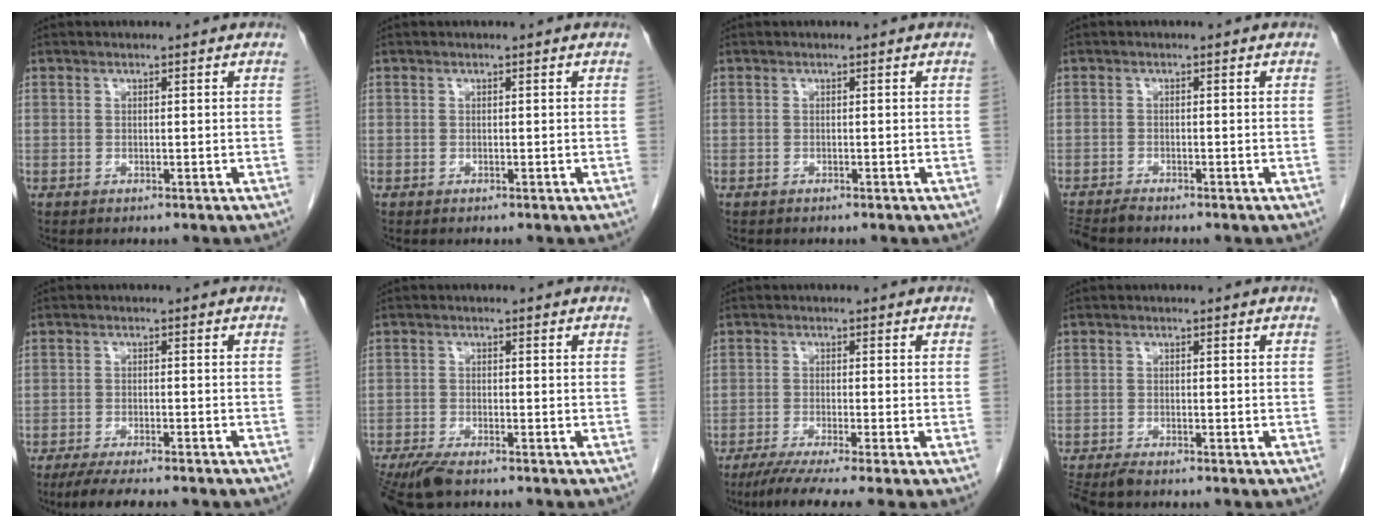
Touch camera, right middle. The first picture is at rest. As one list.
[{"total": 0.0}, {"total": 0.0}, {"total": 2.6, "force": [-2.4, 0.0, 0.9], "torque": [-0.014, -0.009, -0.044]}, {"total": 9.5, "force": [-7.9, 1.3, 5.1], "torque": [-0.070, -0.015, -0.114]}, {"total": 6.3, "force": [-5.1, 1.1, 3.6], "torque": [-0.068, -0.017, -0.090]}, {"total": 7.8, "force": [-5.7, -0.7, 5.2], "torque": [-0.078, -0.024, -0.091]}, {"total": 3.3, "force": [-2.9, 0.3, 1.5], "torque": [-0.027, -0.011, -0.052]}]